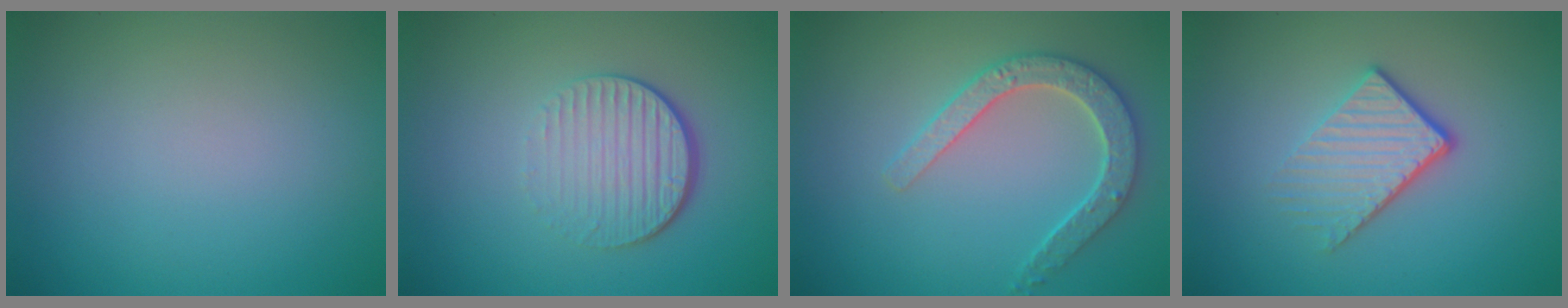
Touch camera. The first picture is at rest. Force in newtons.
{"total": 4.3, "press": 2.7, "slide": 3.4}
{"total": 3.6, "press": 3.4, "slide": 1.4}
{"total": 3.9, "press": 2.7, "slide": 2.9}